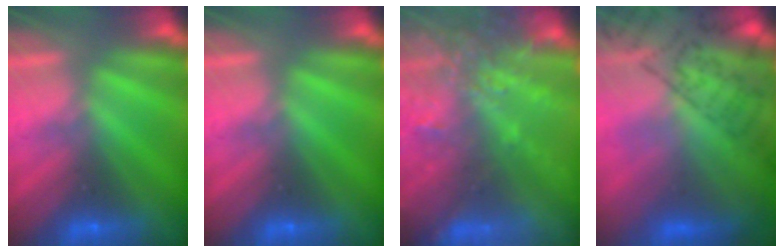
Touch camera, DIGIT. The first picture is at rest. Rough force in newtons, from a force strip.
{"total": 0.0}
{"total": 7.2}
{"total": 8.1}